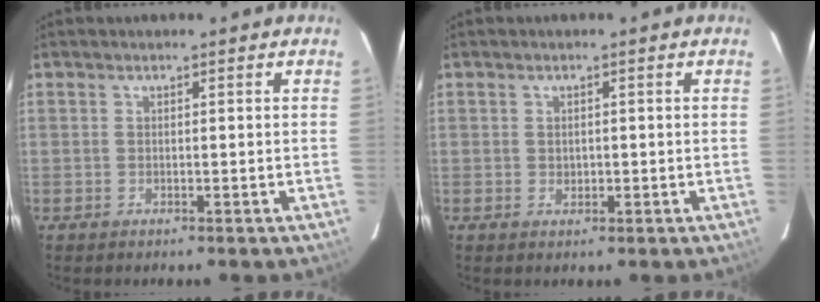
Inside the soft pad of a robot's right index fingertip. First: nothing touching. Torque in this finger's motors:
{"motor_torque": [-0.07, 0.02, 0.01, 0.00]}